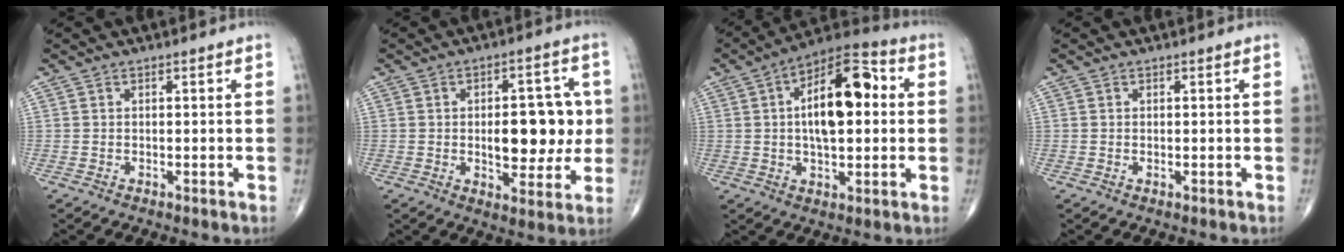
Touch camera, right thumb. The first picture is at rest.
{"total": 13.0, "force": [0.1, 6.7, 11.2], "torque": [-0.116, 0.006, 0.007]}
{"total": 16.6, "force": [2.4, 7.8, 14.5], "torque": [-0.212, 0.024, 0.029]}
{"total": 0.0}